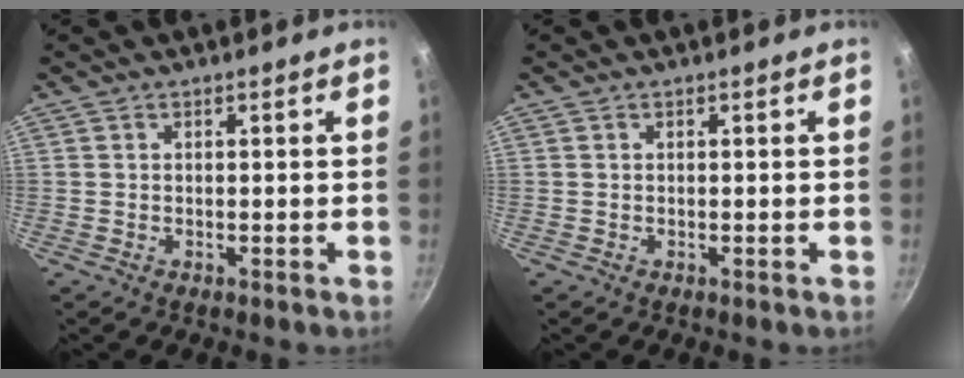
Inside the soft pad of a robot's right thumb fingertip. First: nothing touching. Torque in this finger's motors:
{"motor_torque": [-0.02, 0.01, 0.00, 0.01, 0.02]}